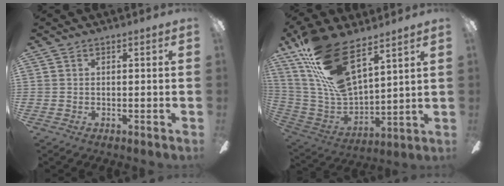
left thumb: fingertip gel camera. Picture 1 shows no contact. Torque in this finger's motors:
{"motor_torque": [0.40, 0.62, 1.78, -0.99, 0.68]}